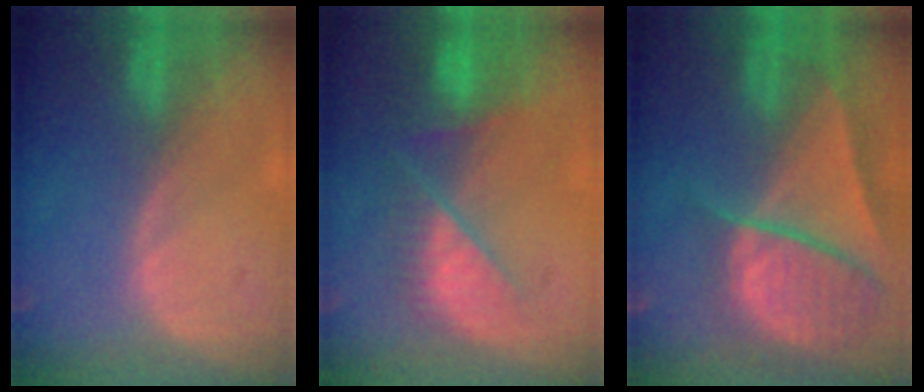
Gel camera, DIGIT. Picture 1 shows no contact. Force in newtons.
{"total": 8.7, "press": 7.6, "slide": 4.3}
{"total": 10.0, "press": 8.4, "slide": 5.5}